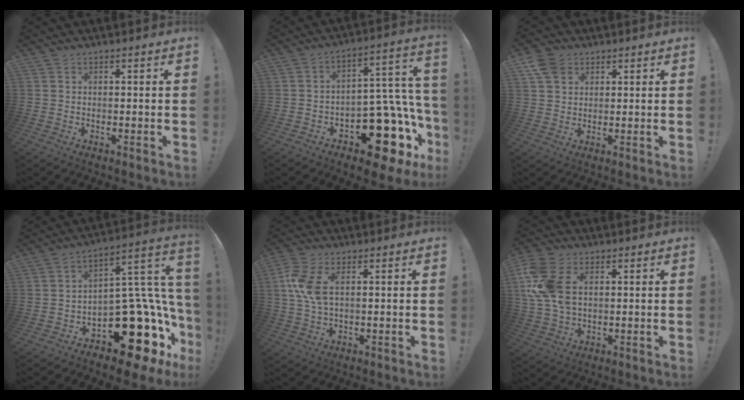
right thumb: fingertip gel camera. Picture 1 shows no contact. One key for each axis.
{"total": 18.4, "fx": -8.4, "fy": 10.6, "fz": 12.6, "tx": -0.121, "ty": 0.044, "tz": -0.123}
{"total": 6.4, "fx": 3.3, "fy": 4.7, "fz": 2.7, "tx": -0.043, "ty": -0.009, "tz": 0.065}
{"total": 21.3, "fx": -9.3, "fy": 11.3, "fz": 15.6, "tx": -0.176, "ty": 0.042, "tz": -0.139}
{"total": 8.8, "fx": 1.8, "fy": 4.6, "fz": 7.2, "tx": -0.151, "ty": -0.002, "tz": 0.033}
{"total": 14.1, "fx": 3.1, "fy": 9.4, "fz": 10.0, "tx": -0.219, "ty": -0.001, "tz": 0.059}